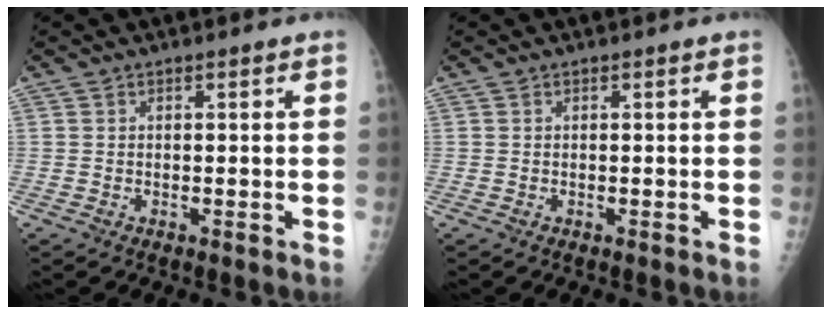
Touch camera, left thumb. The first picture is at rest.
{"total": 0.0}